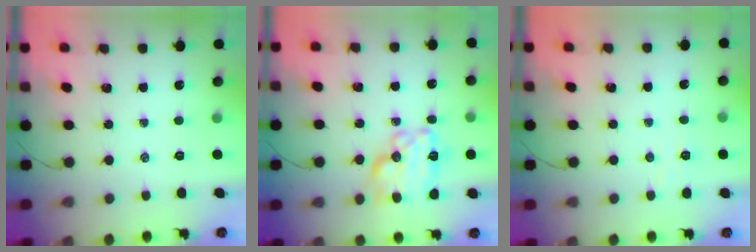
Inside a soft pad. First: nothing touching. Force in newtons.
{"total": 13.7, "press": 13.7, "slide": 0.5}
{"total": 2.5, "press": 2.4, "slide": 0.6}